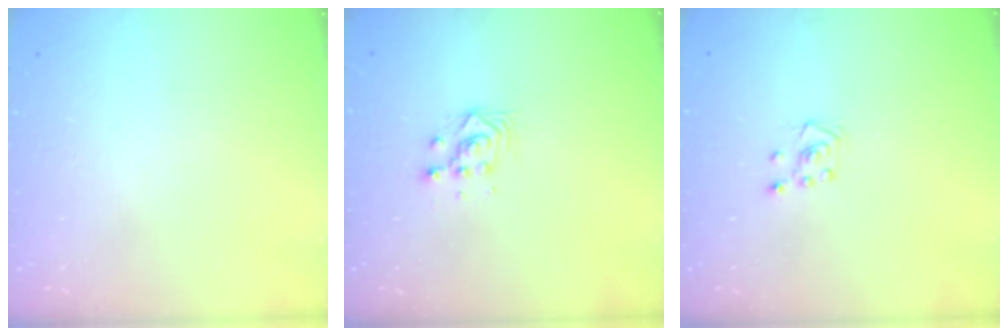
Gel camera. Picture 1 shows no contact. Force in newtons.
{"total": 3.7, "press": 3.7, "slide": 0.2}
{"total": 3.2, "press": 3.2, "slide": 0.4}